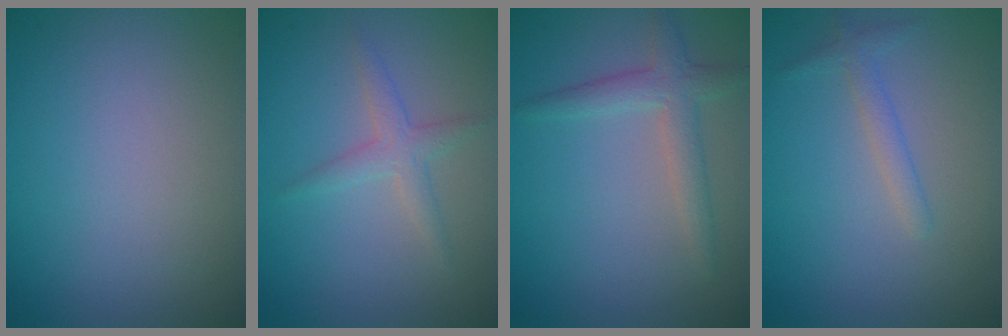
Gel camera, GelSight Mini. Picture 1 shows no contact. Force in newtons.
{"total": 1.9, "press": 1.9, "slide": 0.0}
{"total": 2.7, "press": 2.7, "slide": 0.1}
{"total": 1.4, "press": 1.4, "slide": 0.1}